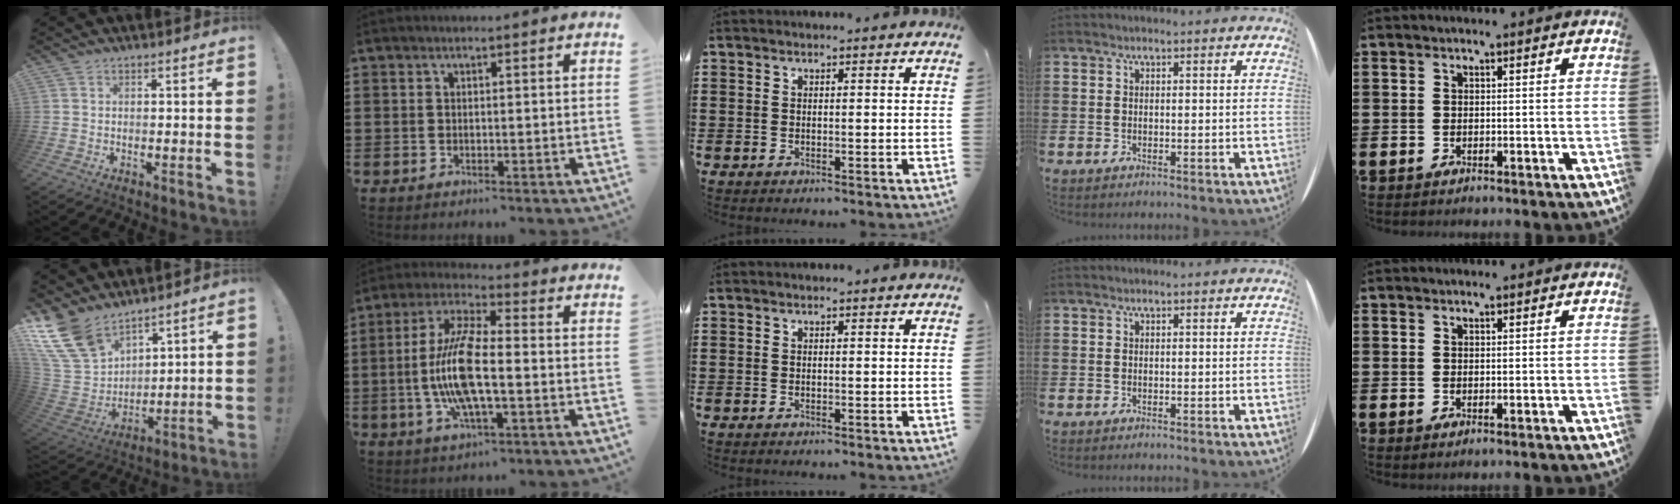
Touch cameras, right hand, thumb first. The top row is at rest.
{"thumb": {"total": 17.3, "force": [12.4, 9.3, 7.6], "torque": [-0.169, -0.086, 0.240]}, "index": {"total": 11.9, "force": [-1.9, 3.6, 11.2], "torque": [-0.242, -0.012, -0.039]}}